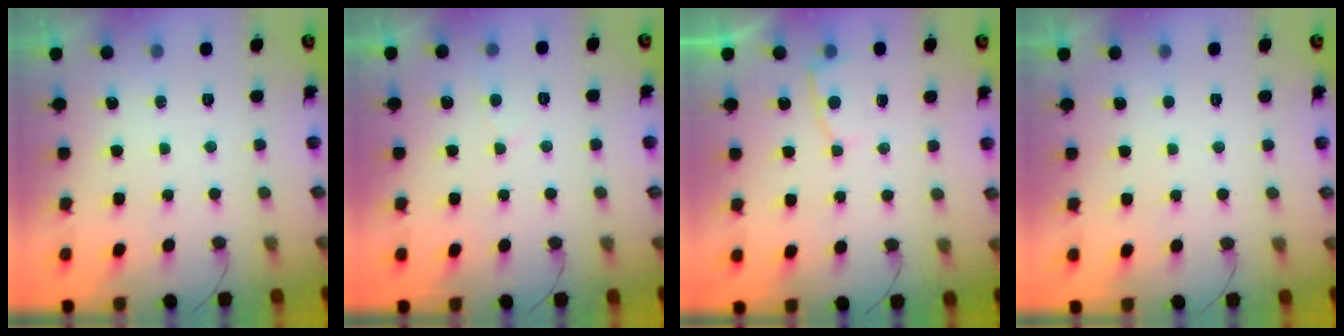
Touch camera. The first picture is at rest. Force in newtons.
{"total": 2.7, "press": 2.7, "slide": 0.3}
{"total": 4.9, "press": 4.9, "slide": 0.1}
{"total": 1.6, "press": 1.6, "slide": 0.2}